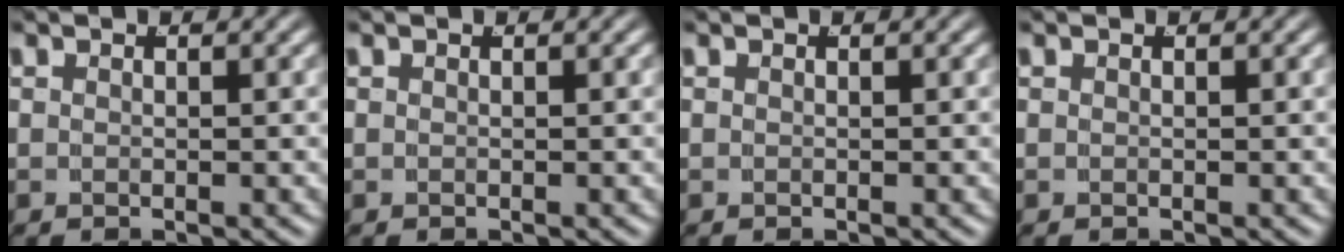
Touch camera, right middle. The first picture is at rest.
{"total": 0.0}
{"total": 0.0}
{"total": 0.0}